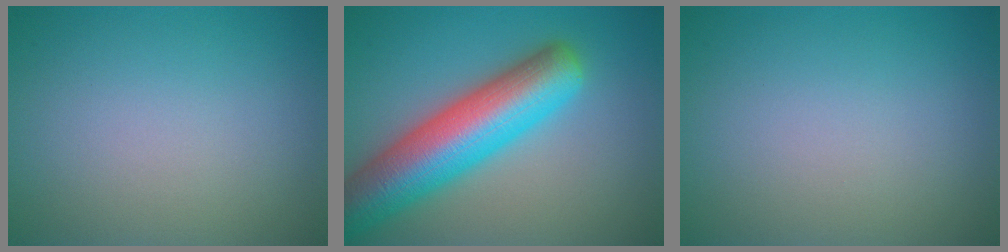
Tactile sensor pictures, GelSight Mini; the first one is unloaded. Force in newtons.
{"total": 10.4, "press": 10.4, "slide": 0.4}
{"total": 0.0}